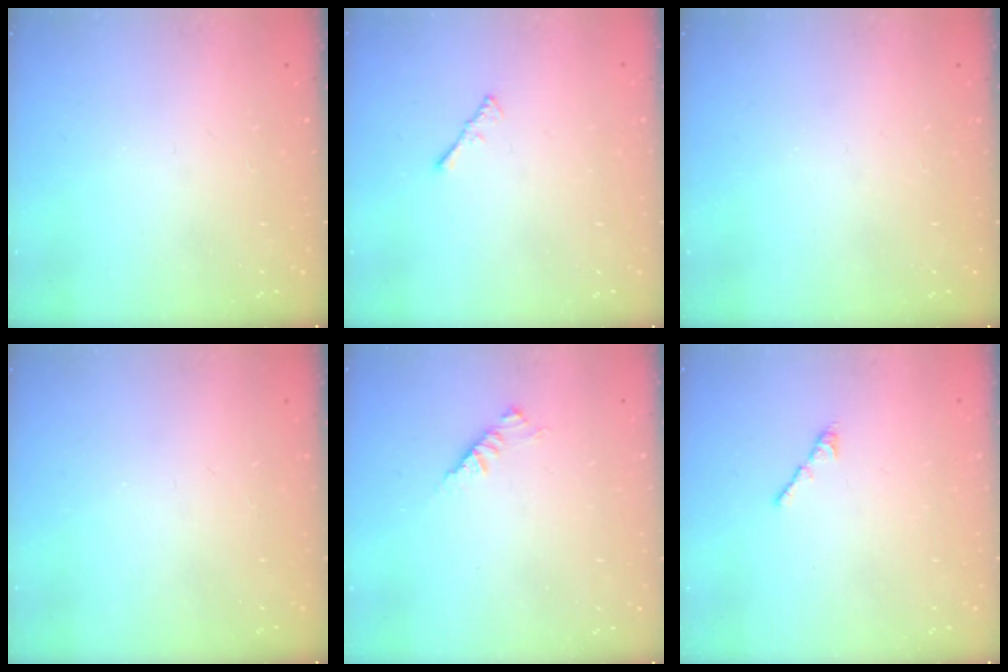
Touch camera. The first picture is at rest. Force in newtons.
{"total": 1.5, "press": 1.4, "slide": 0.4}
{"total": 0.0}
{"total": 0.0}
{"total": 2.9, "press": 2.8, "slide": 0.7}
{"total": 2.7, "press": 2.6, "slide": 0.7}